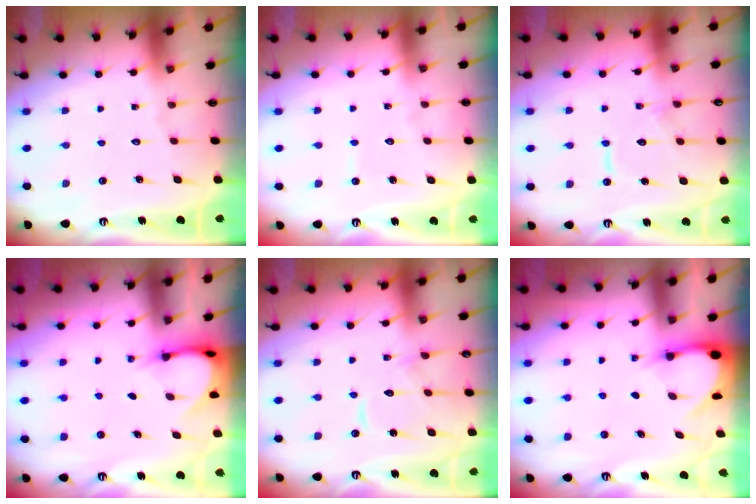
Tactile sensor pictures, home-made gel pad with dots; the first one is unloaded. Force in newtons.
{"total": 2.5, "press": 2.5, "slide": 0.2}
{"total": 10.6, "press": 10.6, "slide": 0.9}
{"total": 4.0, "press": 3.9, "slide": 0.3}
{"total": 11.3, "press": 11.2, "slide": 1.0}
{"total": 3.3, "press": 3.2, "slide": 0.2}